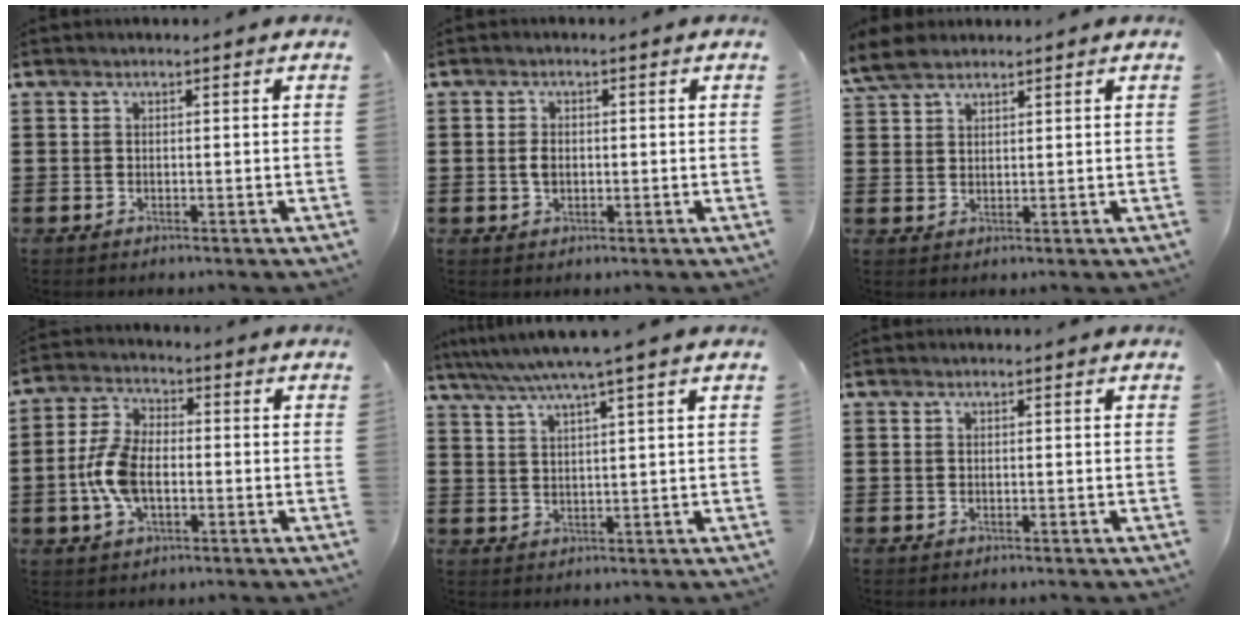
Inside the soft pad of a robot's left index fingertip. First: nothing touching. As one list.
[{"total": 2.1, "force": [-0.1, 1.3, 1.7], "torque": [-0.036, 0.005, -0.002]}, {"total": 4.2, "force": [3.4, 1.8, 1.9], "torque": [-0.048, 0.003, 0.064]}, {"total": 8.0, "force": [-1.4, 4.4, 6.5], "torque": [-0.163, -0.002, -0.034]}, {"total": 5.1, "force": [3.8, -0.9, 3.3], "torque": [-0.075, -0.016, 0.063]}, {"total": 0.0}]